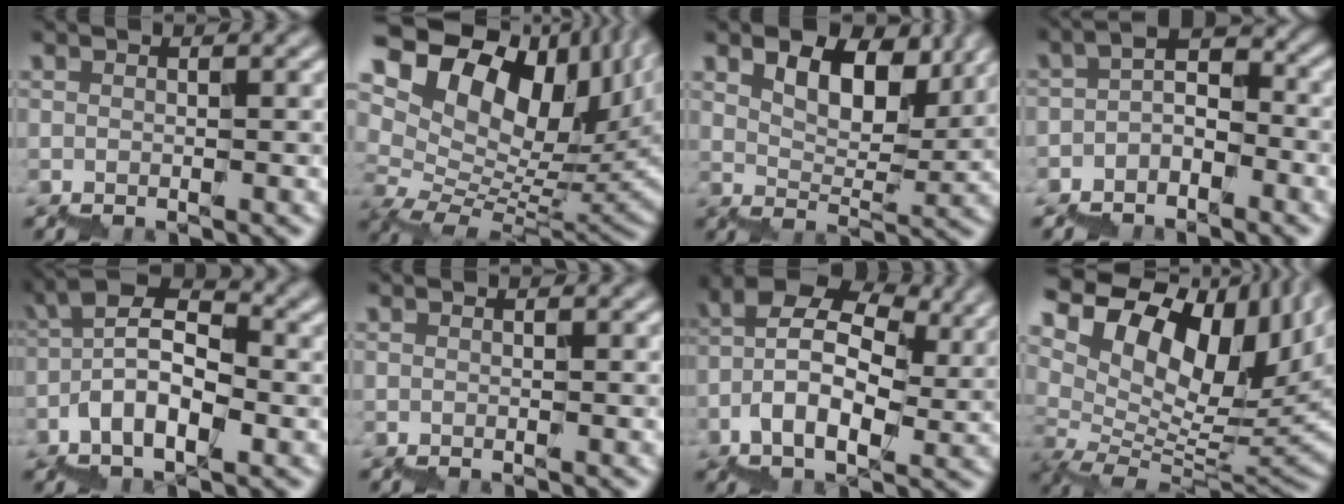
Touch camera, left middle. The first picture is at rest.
{"total": 16.1, "force": [10.0, 8.9, 8.9], "torque": [-0.156, 0.038, 0.189]}
{"total": 5.8, "force": [4.9, 2.0, 2.5], "torque": [-0.042, 0.013, 0.087]}
{"total": 2.2, "force": [-1.4, 1.2, 1.2], "torque": [-0.022, 0.016, -0.030]}
{"total": 5.5, "force": [-1.4, 2.4, 4.7], "torque": [-0.083, 0.028, -0.027]}
{"total": 0.0}
{"total": 9.7, "force": [1.3, 6.1, 7.4], "torque": [-0.137, 0.028, 0.016]}
{"total": 14.4, "force": [8.2, 7.0, 9.5], "torque": [-0.163, 0.025, 0.161]}